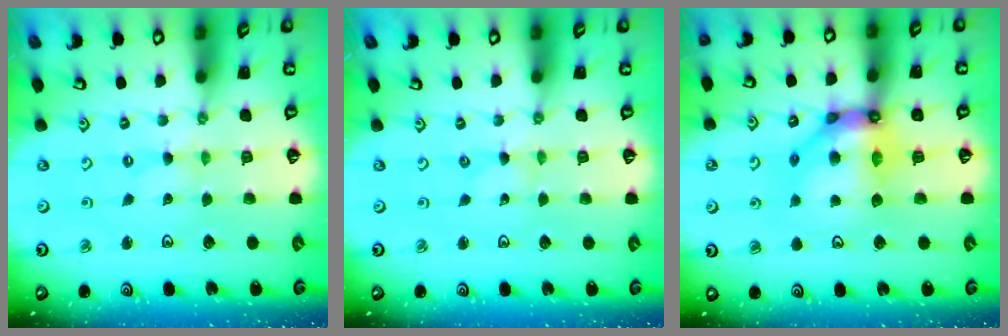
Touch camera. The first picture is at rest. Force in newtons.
{"total": 0.0}
{"total": 12.4, "press": 12.3, "slide": 1.5}